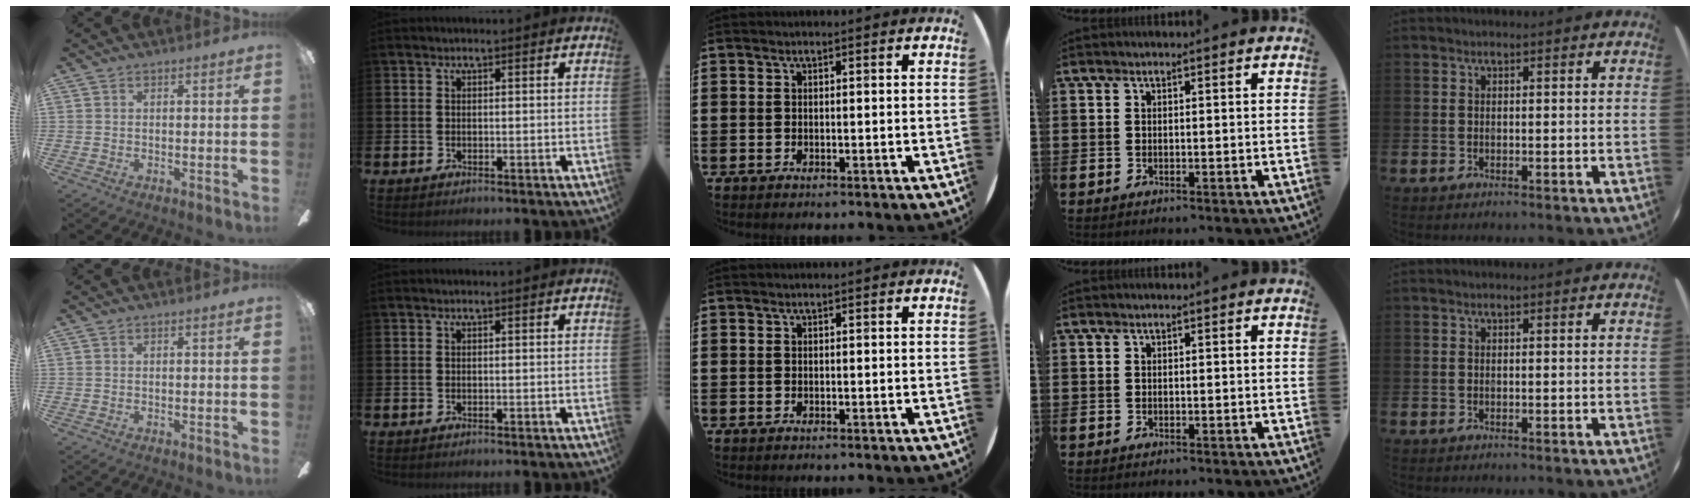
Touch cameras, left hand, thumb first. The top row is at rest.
{}